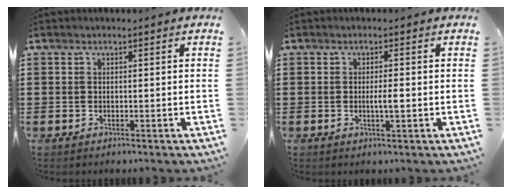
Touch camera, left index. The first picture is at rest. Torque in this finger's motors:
{"motor_torque": [0.57, 0.07, 0.13, 0.07]}